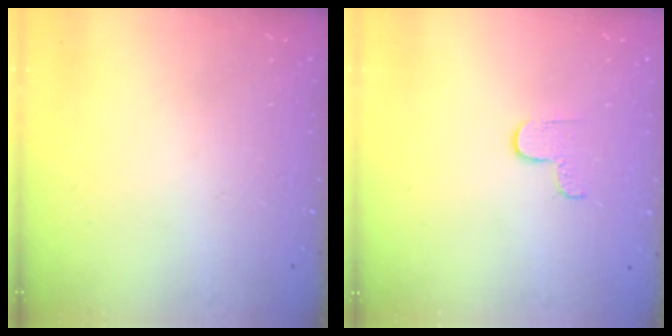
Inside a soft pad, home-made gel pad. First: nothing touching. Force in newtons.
{"total": 2.7, "press": 2.6, "slide": 0.4}